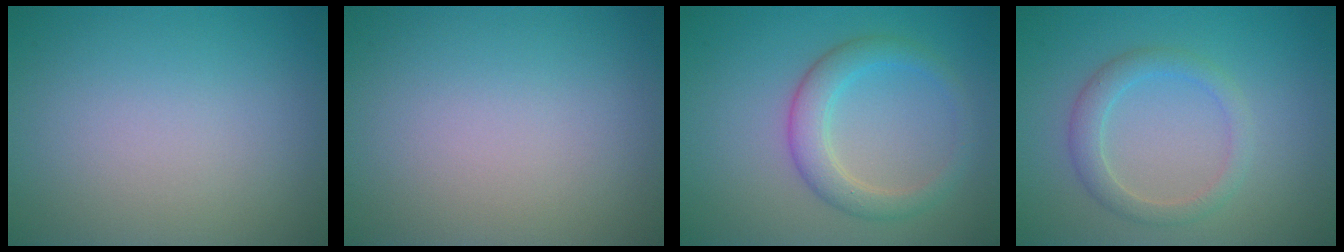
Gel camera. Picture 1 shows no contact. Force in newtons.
{"total": 0.0}
{"total": 3.3, "press": 3.3, "slide": 0.1}
{"total": 2.4, "press": 2.4, "slide": 0.1}